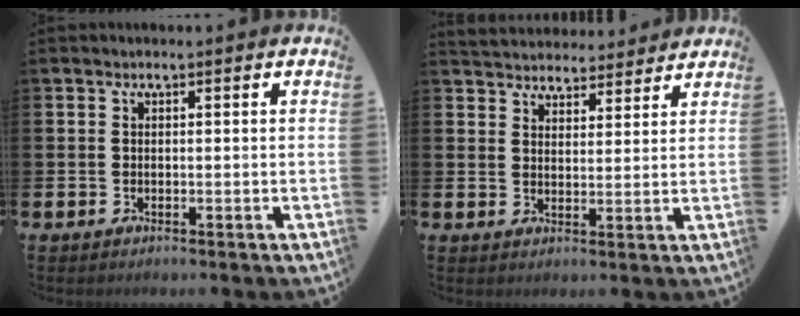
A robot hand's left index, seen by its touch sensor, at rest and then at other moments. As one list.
[{"total": 4.5, "force": [4.3, 1.1, -0.3], "torque": [-0.011, -0.025, 0.079]}]